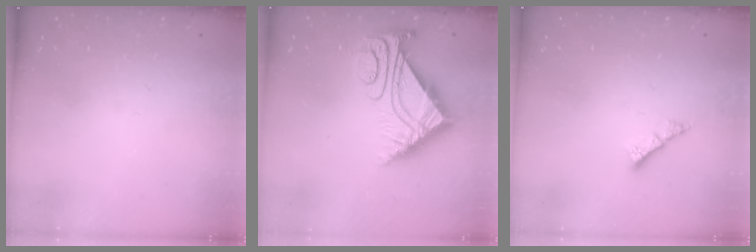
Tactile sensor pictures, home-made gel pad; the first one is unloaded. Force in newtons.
{"total": 9.5, "press": 9.4, "slide": 1.1}
{"total": 2.4, "press": 2.4, "slide": 0.2}